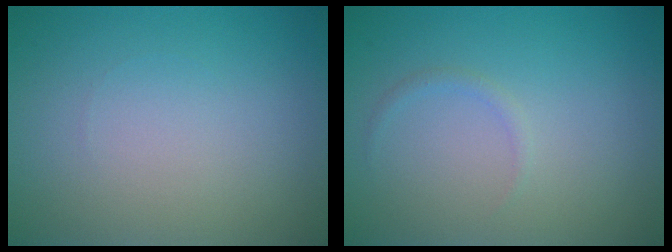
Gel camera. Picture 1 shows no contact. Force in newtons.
{"total": 0.7, "press": 0.7, "slide": 0.1}